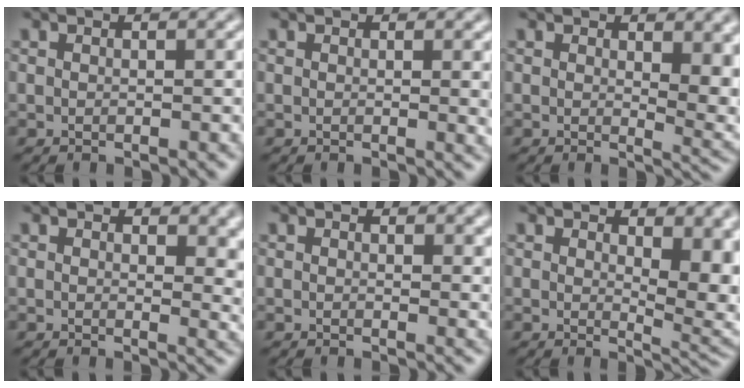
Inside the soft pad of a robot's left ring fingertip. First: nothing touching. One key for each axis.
{"total": 1.2, "fx": 0.1, "fy": 0.2, "fz": 1.2, "tx": -0.011, "ty": -0.002, "tz": 0.000}
{"total": 5.4, "fx": 1.1, "fy": 2.5, "fz": 4.6, "tx": -0.054, "ty": -0.010, "tz": 0.021}
{"total": 3.7, "fx": 1.1, "fy": 2.1, "fz": 2.8, "tx": -0.022, "ty": -0.009, "tz": 0.016}
{"total": 1.2, "fx": 0.5, "fy": 0.6, "fz": 0.9, "tx": -0.006, "ty": -0.003, "tz": 0.007}
{"total": 6.7, "fx": 1.1, "fy": 3.1, "fz": 5.9, "tx": -0.070, "ty": -0.013, "tz": 0.027}